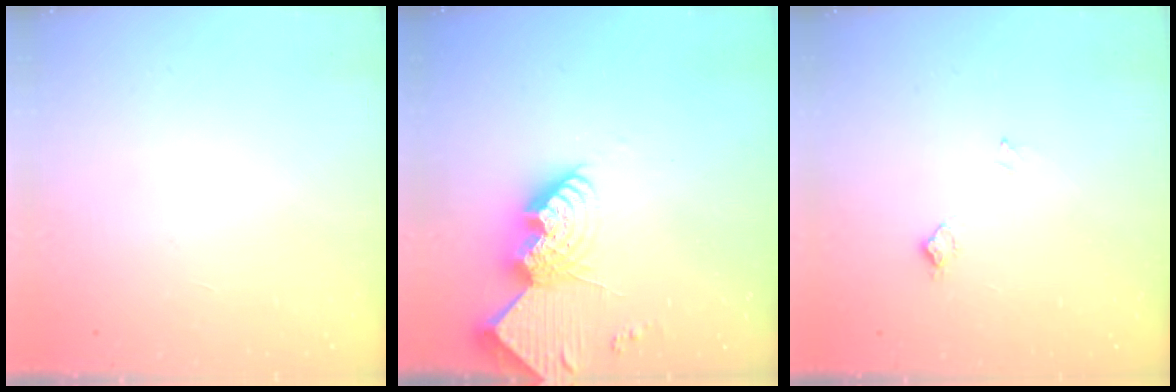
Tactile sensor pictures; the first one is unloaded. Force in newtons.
{"total": 14.5, "press": 14.4, "slide": 1.6}
{"total": 6.9, "press": 6.8, "slide": 0.7}